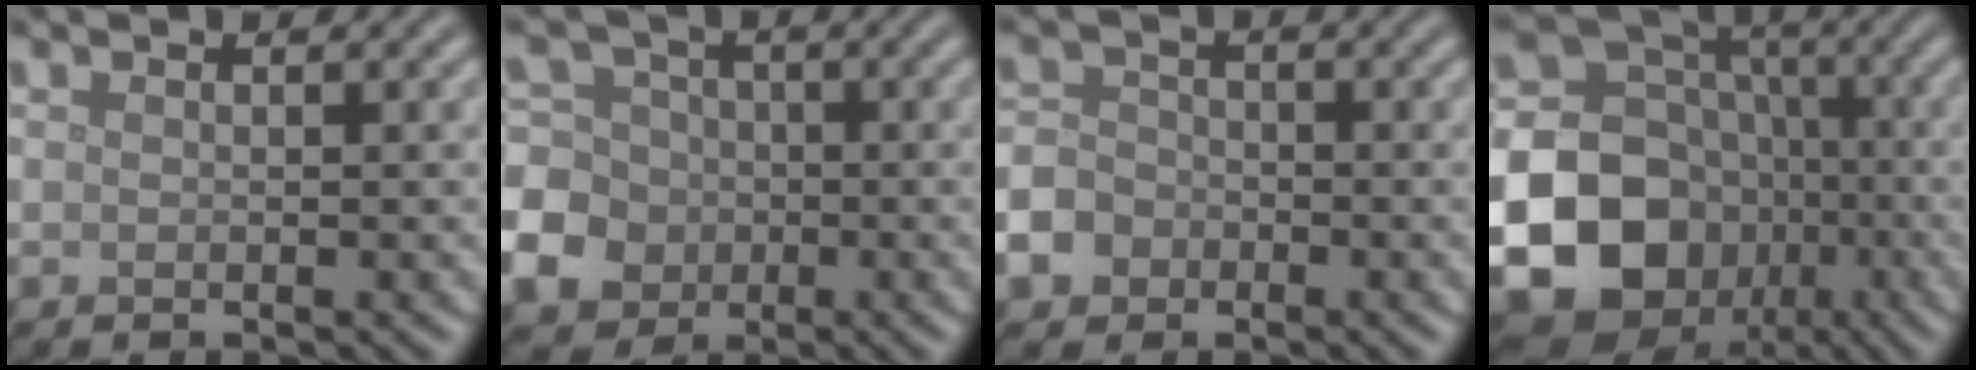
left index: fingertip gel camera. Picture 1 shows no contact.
{"total": 8.5, "force": [-3.0, 7.4, 2.8], "torque": [-0.070, -0.012, -0.081]}
{"total": 4.9, "force": [-2.6, 3.9, 1.6], "torque": [-0.023, -0.012, -0.056]}
{"total": 22.8, "force": [-6.6, 20.3, 8.2], "torque": [-0.202, -0.035, -0.149]}